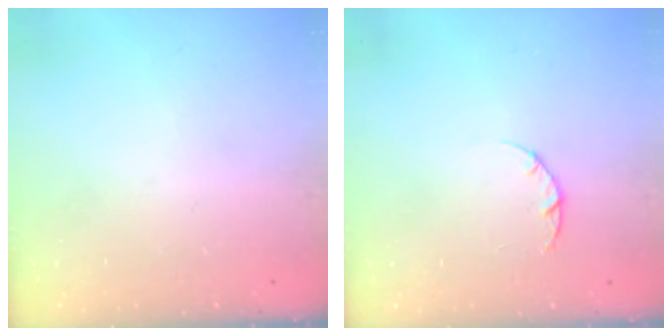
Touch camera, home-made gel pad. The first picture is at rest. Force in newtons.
{"total": 3.1, "press": 3.0, "slide": 0.4}